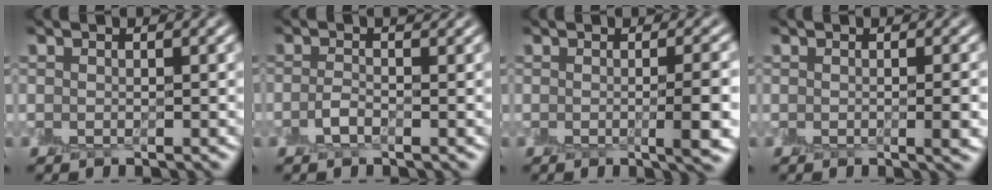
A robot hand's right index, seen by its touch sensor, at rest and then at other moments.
{"total": 1.1, "force": [-0.3, 0.3, 1.0], "torque": [-0.024, 0.003, -0.009]}
{"total": 4.9, "force": [-0.4, 1.5, 4.7], "torque": [-0.042, 0.004, -0.003]}
{"total": 3.0, "force": [0.0, 1.1, 2.7], "torque": [-0.015, 0.008, -0.003]}